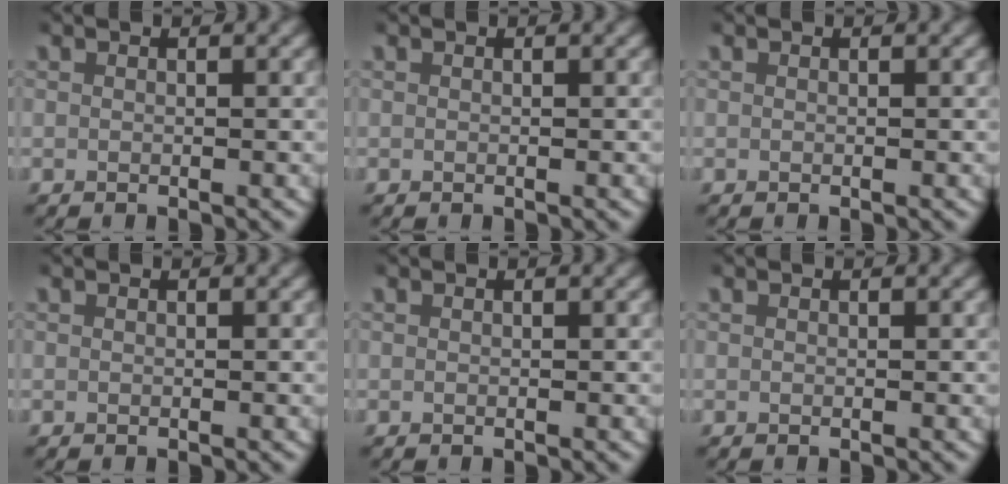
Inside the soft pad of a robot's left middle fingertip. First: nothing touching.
{"total": 0.0}
{"total": 0.0}
{"total": 0.0}
{"total": 0.0}
{"total": 0.0}